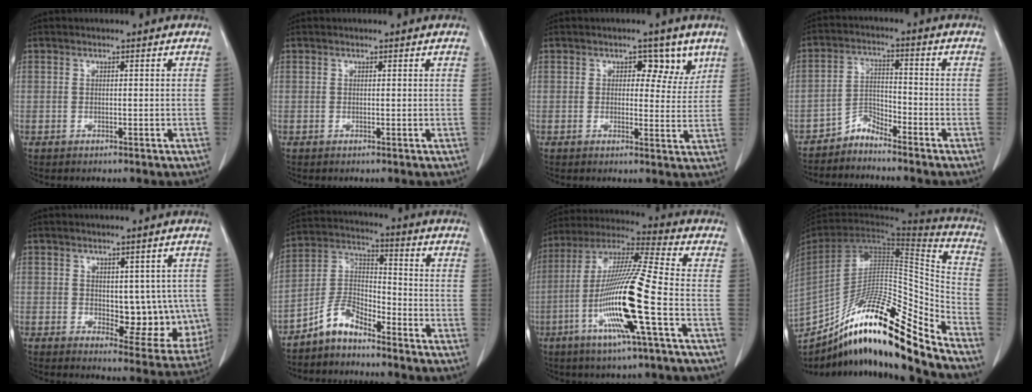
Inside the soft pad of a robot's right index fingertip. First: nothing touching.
{"total": 0.0}
{"total": 4.4, "force": [2.3, 2.7, 2.6], "torque": [-0.015, 0.004, 0.026]}
{"total": 3.5, "force": [-3.4, 0.9, 0.0], "torque": [0.007, 0.003, -0.063]}
{"total": 9.6, "force": [0.1, 4.9, 8.2], "torque": [-0.083, -0.002, 0.020]}
{"total": 6.6, "force": [-5.4, 2.5, 2.7], "torque": [-0.055, 0.014, -0.111]}
{"total": 18.0, "force": [-5.2, -0.4, 17.2], "torque": [-0.341, -0.012, -0.105]}
{"total": 27.3, "force": [-21.5, 1.5, 16.7], "torque": [-0.259, -0.020, -0.358]}